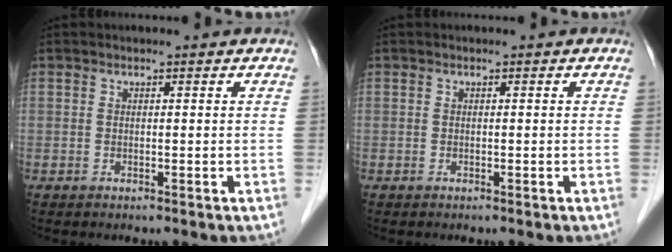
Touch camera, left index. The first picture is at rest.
{"total": 0.0}